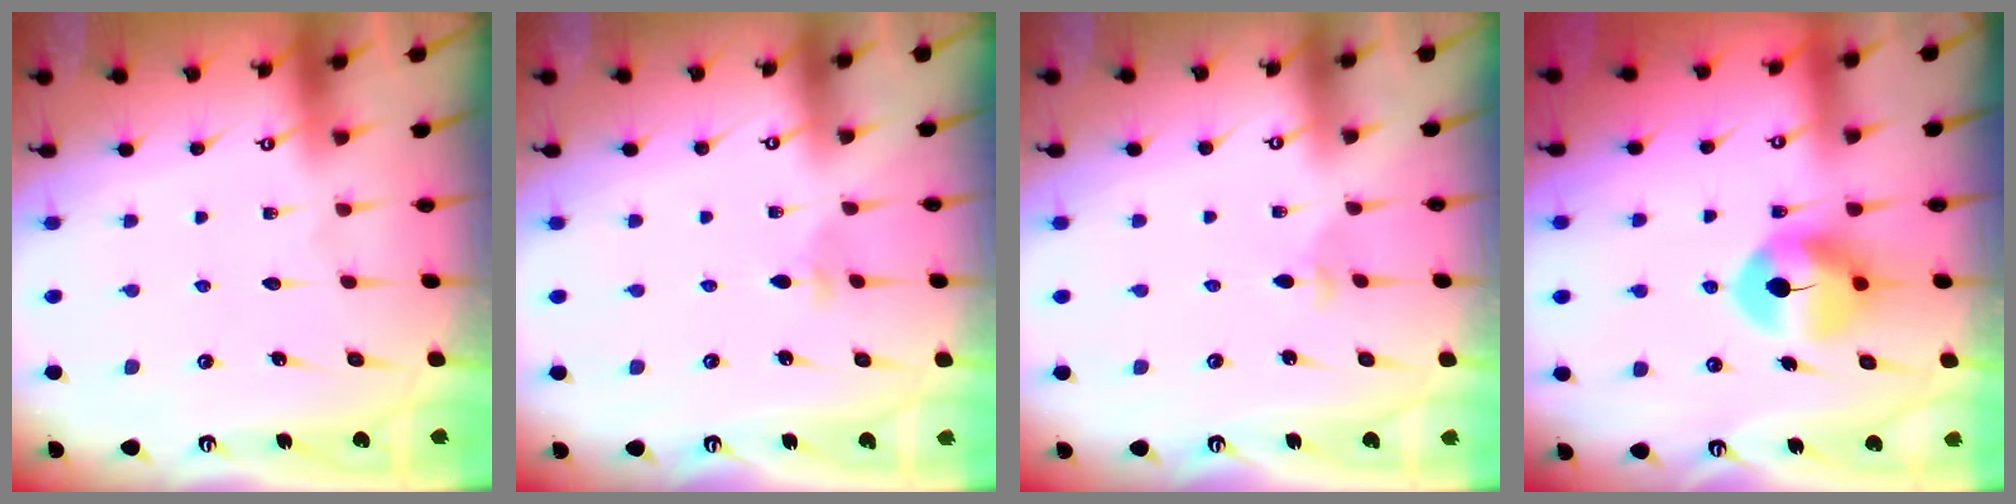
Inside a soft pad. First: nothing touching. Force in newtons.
{"total": 2.0, "press": 2.0, "slide": 0.5}
{"total": 2.9, "press": 2.8, "slide": 0.6}
{"total": 7.4, "press": 7.3, "slide": 1.1}